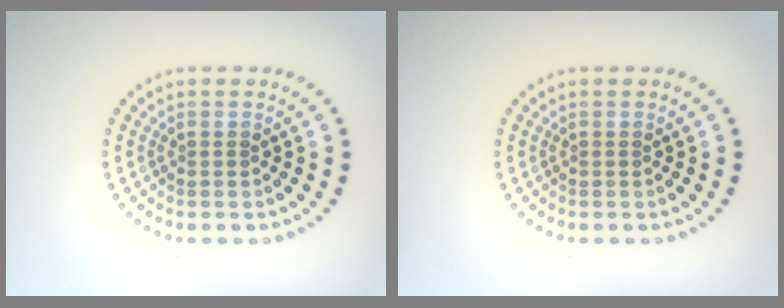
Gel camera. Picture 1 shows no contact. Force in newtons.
{"total": 0.0}